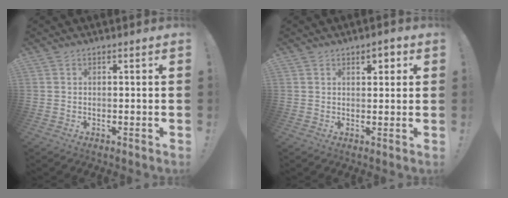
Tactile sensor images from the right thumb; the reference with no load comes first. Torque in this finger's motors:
{"motor_torque": [-0.07, 0.07, 0.08, 0.21, 0.08]}